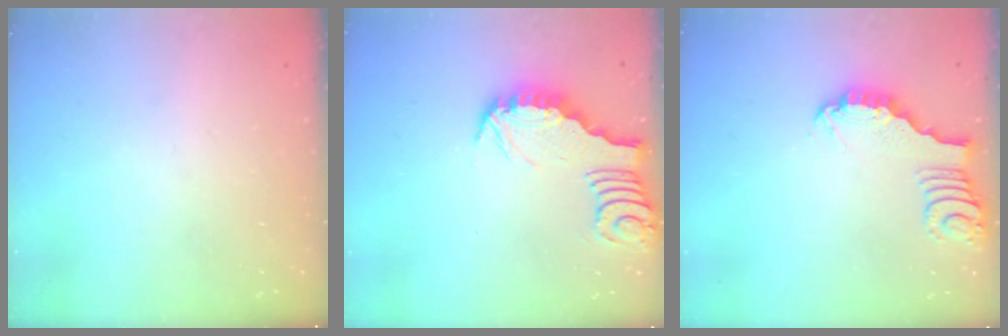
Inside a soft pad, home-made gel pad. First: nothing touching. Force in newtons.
{"total": 3.1, "press": 3.1, "slide": 0.3}
{"total": 3.7, "press": 3.7, "slide": 0.2}